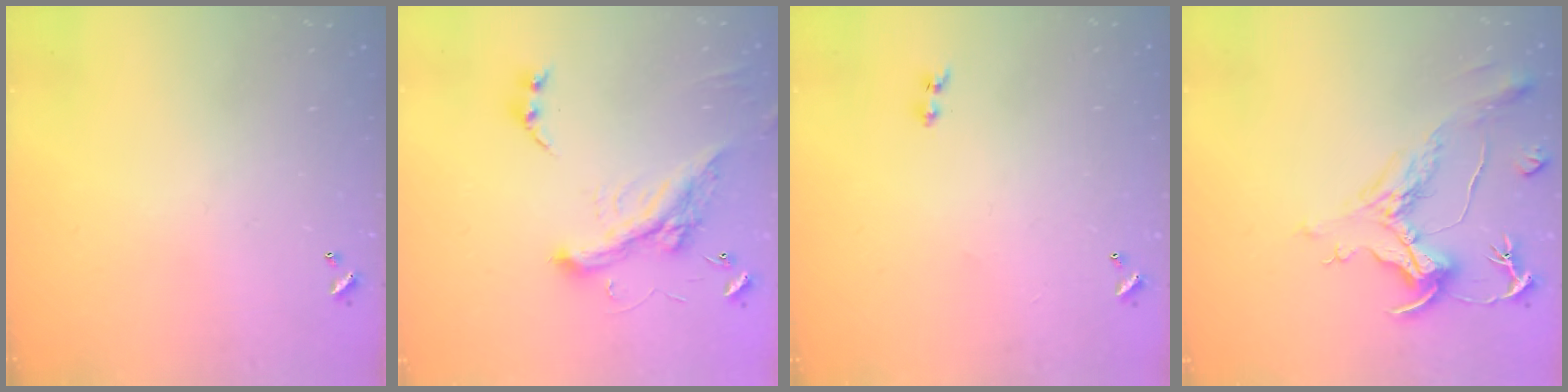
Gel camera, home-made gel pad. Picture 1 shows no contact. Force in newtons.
{"total": 6.3, "press": 6.1, "slide": 1.6}
{"total": 1.1, "press": 0.9, "slide": 0.6}
{"total": 1.9, "press": 1.4, "slide": 1.2}